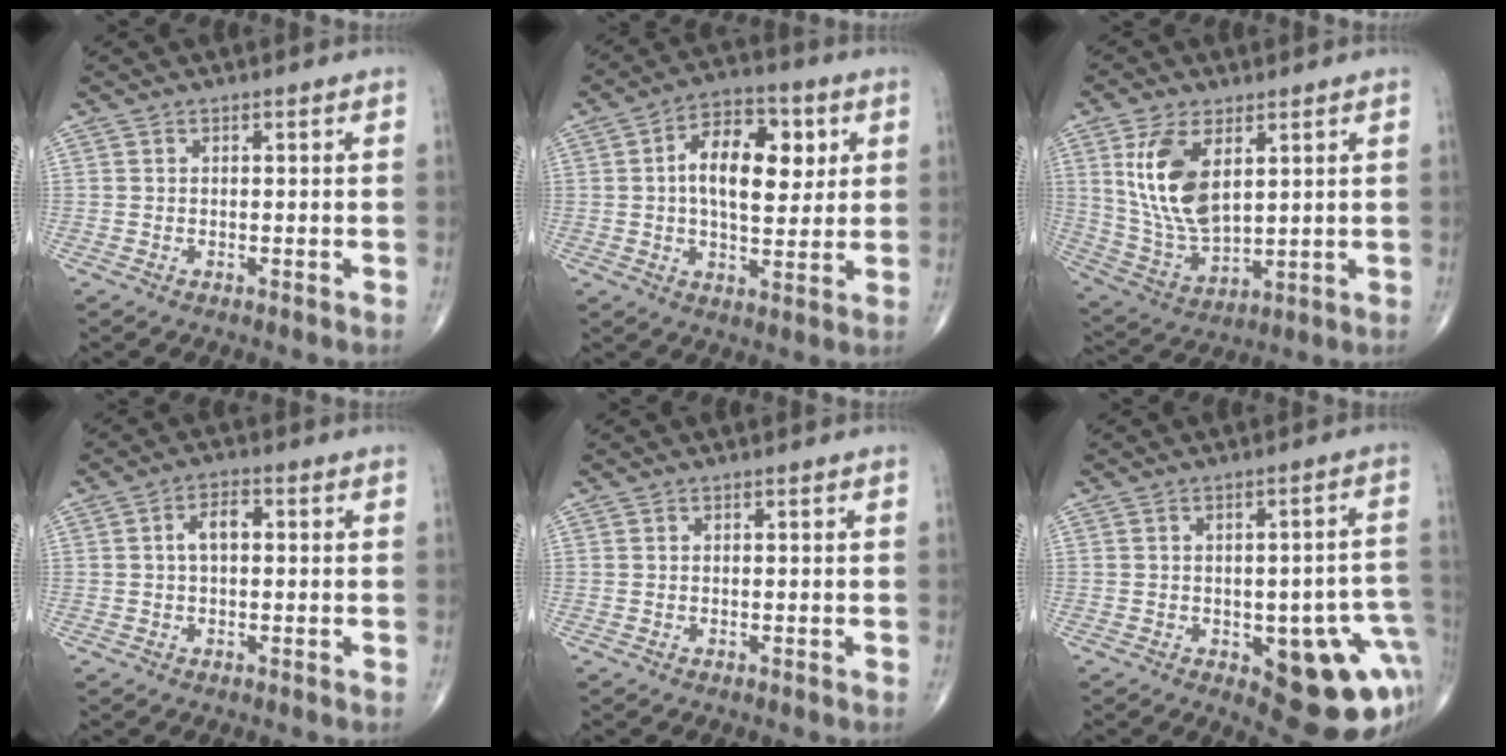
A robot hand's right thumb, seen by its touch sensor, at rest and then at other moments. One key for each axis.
{"total": 13.8, "fx": 2.8, "fy": 7.6, "fz": 11.1, "tx": -0.147, "ty": 0.002, "tz": 0.040}
{"total": 14.0, "fx": 4.5, "fy": 7.2, "fz": 11.2, "tx": -0.219, "ty": -0.021, "tz": 0.102}
{"total": 4.0, "fx": 0.4, "fy": 2.2, "fz": 3.4, "tx": -0.061, "ty": 0.013, "tz": 0.003}
{"total": 0.0}
{"total": 16.5, "fx": -4.4, "fy": 6.7, "fz": 14.4, "tx": -0.121, "ty": 0.021, "tz": -0.031}